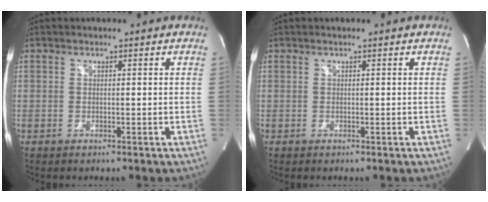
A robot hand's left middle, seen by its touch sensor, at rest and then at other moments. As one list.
[{"total": 0.0}]